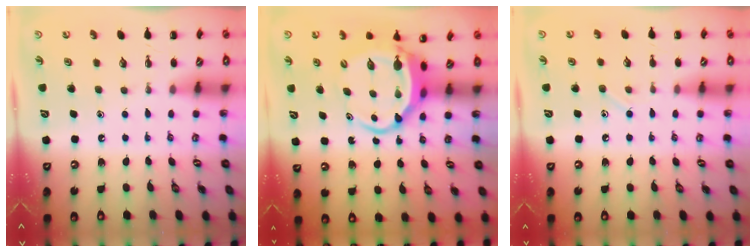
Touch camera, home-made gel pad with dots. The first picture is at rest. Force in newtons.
{"total": 5.9, "press": 5.8, "slide": 1.1}
{"total": 5.1, "press": 4.8, "slide": 1.8}